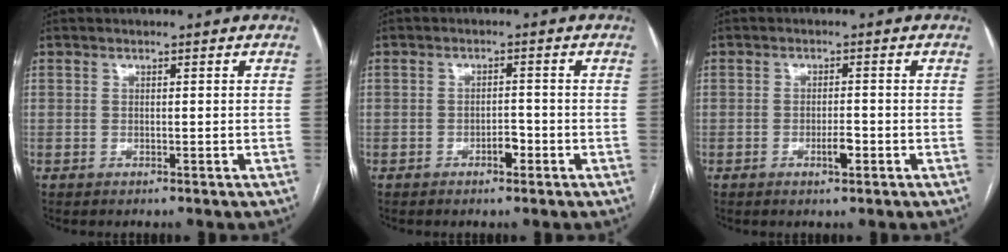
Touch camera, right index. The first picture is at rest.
{"total": 2.1, "force": [-1.2, 1.0, 1.5], "torque": [-0.019, 0.004, -0.020]}
{"total": 2.3, "force": [-1.0, 0.5, 2.0], "torque": [-0.033, 0.000, -0.016]}